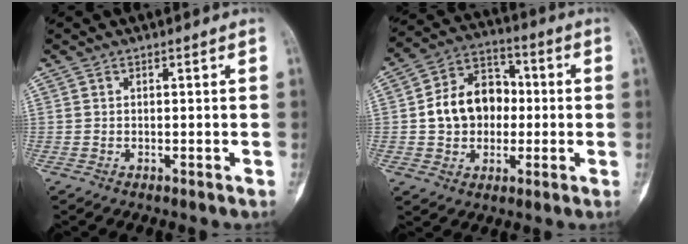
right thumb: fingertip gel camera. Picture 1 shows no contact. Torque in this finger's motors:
{"motor_torque": [0.55, 0.55, 0.65, -0.30, 0.14]}